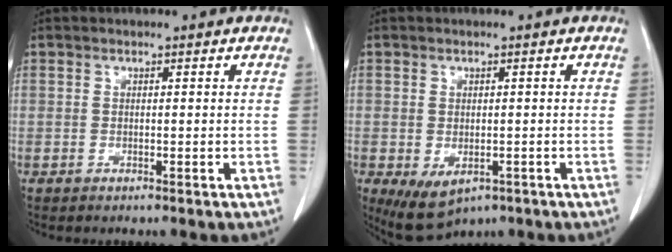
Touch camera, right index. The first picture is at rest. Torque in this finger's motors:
{"motor_torque": [0.62, -0.53, -0.03, 0.00]}